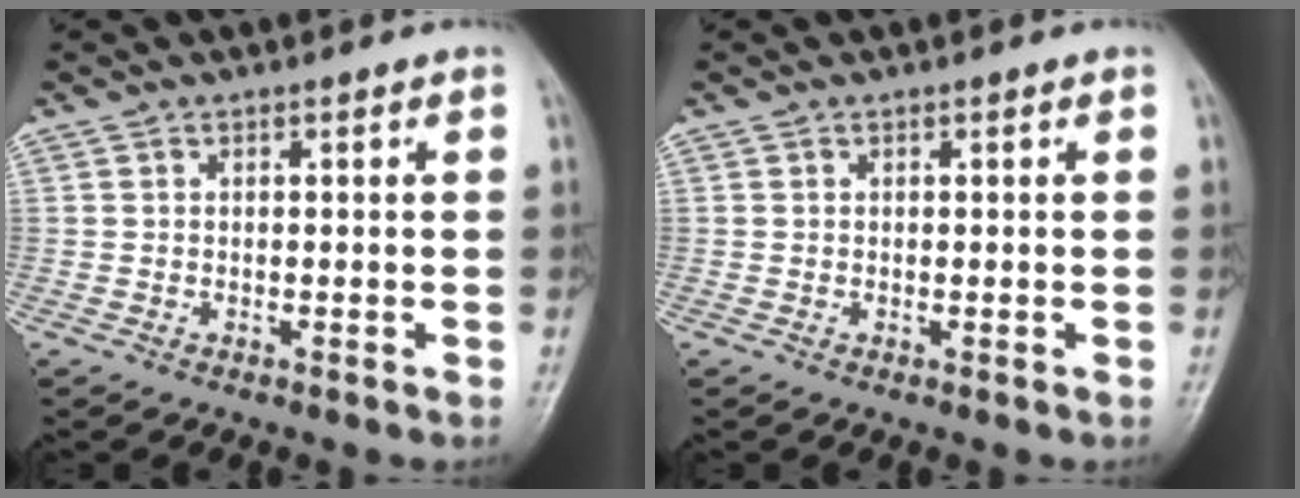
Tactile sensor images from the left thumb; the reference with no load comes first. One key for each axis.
{"total": 0.7, "fx": 0.2, "fy": 0.3, "fz": 0.7, "tx": -0.010, "ty": -0.001, "tz": 0.005}